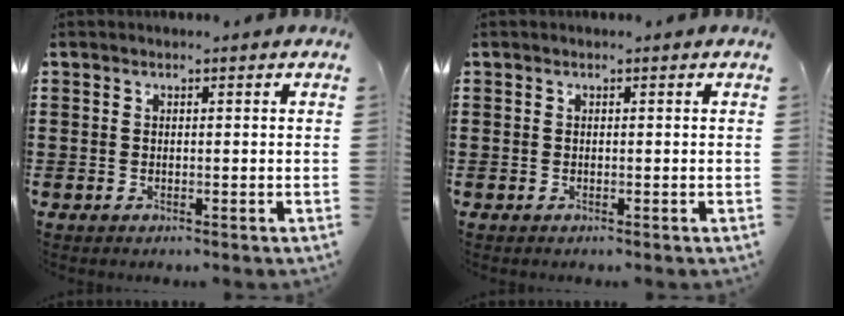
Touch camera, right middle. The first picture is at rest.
{"total": 0.0}